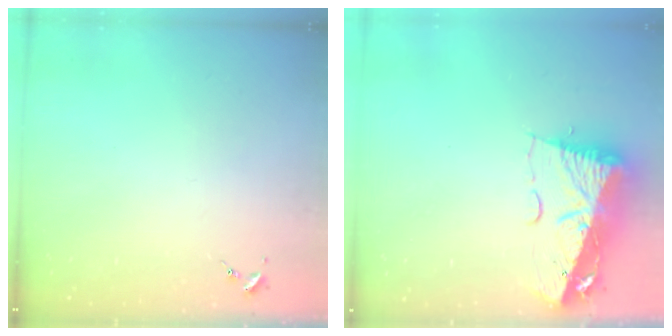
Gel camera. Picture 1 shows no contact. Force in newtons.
{"total": 14.8, "press": 14.7, "slide": 1.8}